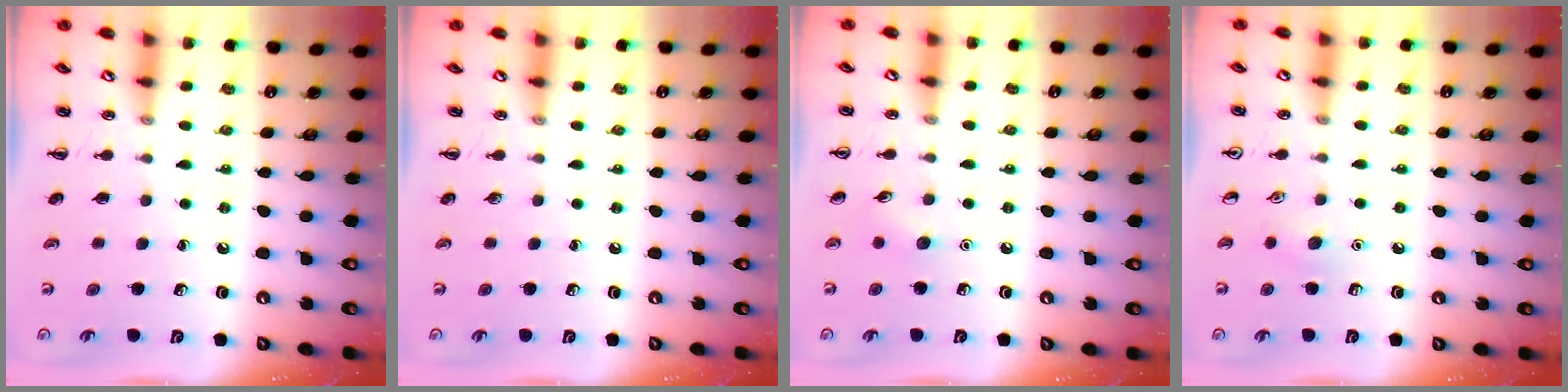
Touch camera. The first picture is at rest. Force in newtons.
{"total": 0.0}
{"total": 4.7, "press": 4.6, "slide": 1.0}
{"total": 5.6, "press": 5.4, "slide": 1.7}